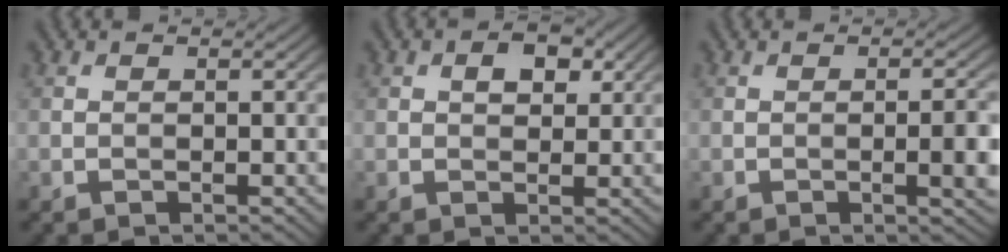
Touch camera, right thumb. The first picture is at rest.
{"total": 3.1, "force": [1.1, 2.0, 2.2], "torque": [-0.034, 0.001, 0.017]}
{"total": 3.4, "force": [-0.6, 0.5, 3.3], "torque": [-0.051, 0.002, -0.008]}